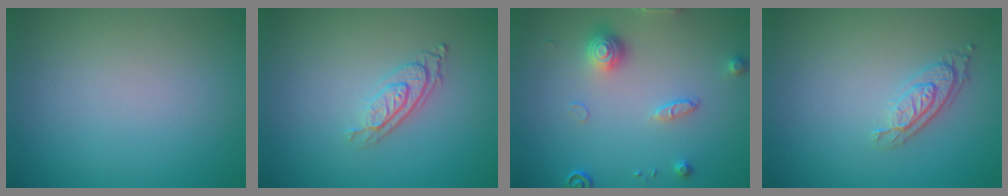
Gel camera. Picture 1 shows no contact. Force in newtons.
{"total": 2.9, "press": 2.1, "slide": 2.1}
{"total": 3.0, "press": 2.8, "slide": 1.1}
{"total": 2.9, "press": 2.2, "slide": 1.9}